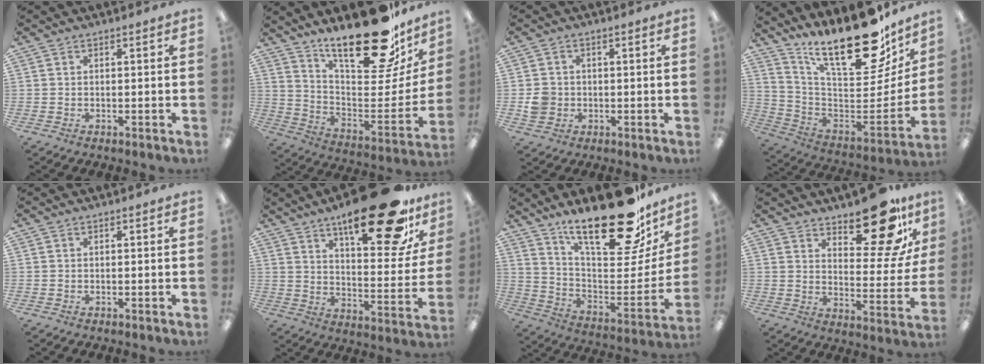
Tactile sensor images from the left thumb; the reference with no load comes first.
{"total": 26.3, "force": [20.5, 8.1, 14.5], "torque": [-0.193, -0.150, 0.340]}
{"total": 4.2, "force": [-0.4, 4.0, 1.2], "torque": [-0.016, 0.006, -0.007]}
{"total": 24.6, "force": [17.6, 9.1, 14.6], "torque": [-0.195, -0.137, 0.298]}
{"total": 0.0}
{"total": 25.8, "force": [17.2, 8.2, 17.5], "torque": [-0.244, -0.106, 0.272]}
{"total": 27.4, "force": [20.5, 8.9, 15.8], "torque": [-0.224, -0.142, 0.343]}
{"total": 18.0, "force": [13.5, 6.6, 10.0], "torque": [-0.119, -0.099, 0.220]}